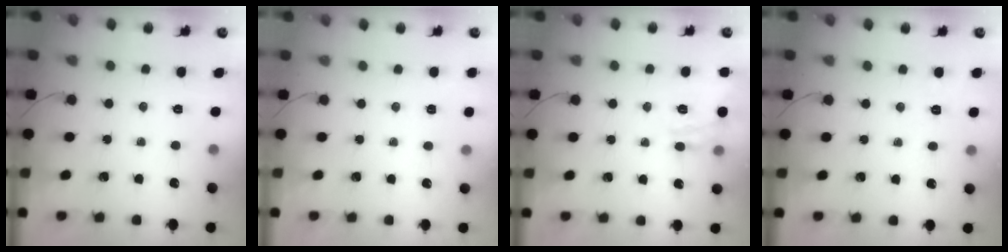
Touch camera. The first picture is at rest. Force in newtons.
{"total": 1.8, "press": 1.1, "slide": 1.4}
{"total": 13.5, "press": 13.5, "slide": 0.9}
{"total": 2.9, "press": 2.3, "slide": 1.9}